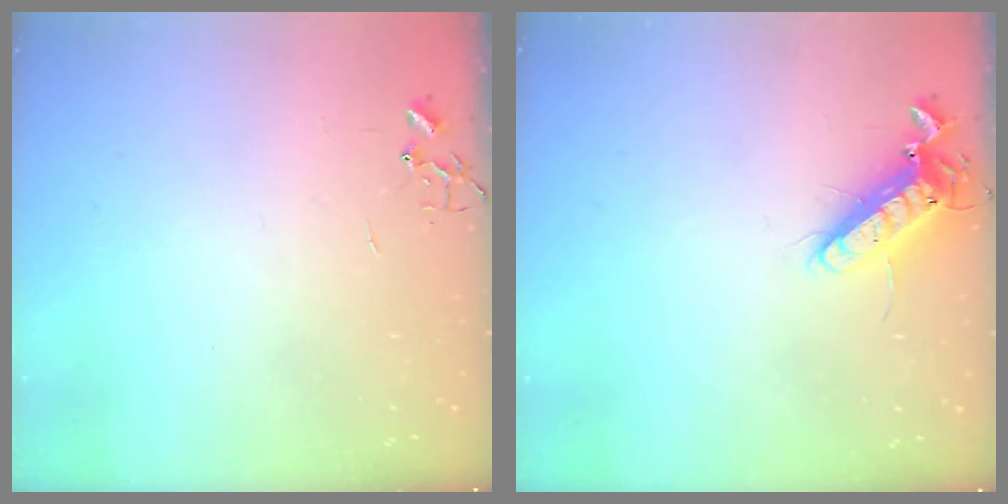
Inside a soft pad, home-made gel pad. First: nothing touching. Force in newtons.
{"total": 12.3, "press": 12.1, "slide": 2.3}